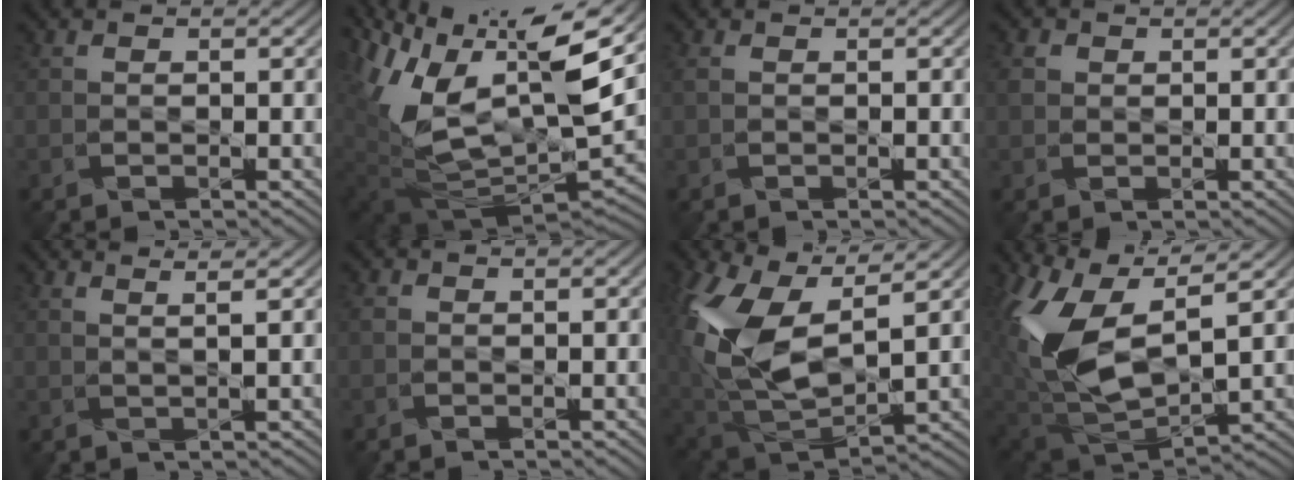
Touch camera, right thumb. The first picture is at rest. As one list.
[{"total": 14.8, "force": [5.6, 6.3, 12.1], "torque": [-0.256, -0.001, 0.111]}, {"total": 0.6, "force": [0.1, 0.4, 0.4], "torque": [-0.015, -0.002, 0.002]}, {"total": 1.7, "force": [0.9, 1.4, 0.3], "torque": [-0.014, 0.005, 0.019]}, {"total": 2.4, "force": [2.2, -0.5, 0.8], "torque": [-0.008, 0.003, 0.028]}, {"total": 0.9, "force": [0.2, 0.7, 0.4], "torque": [-0.012, -0.002, 0.003]}, {"total": 15.2, "force": [5.1, 7.7, 12.1], "torque": [-0.276, -0.009, 0.117]}, {"total": 13.4, "force": [4.9, 6.2, 10.8], "torque": [-0.247, -0.004, 0.106]}]